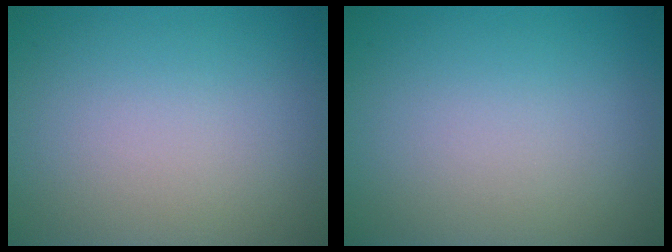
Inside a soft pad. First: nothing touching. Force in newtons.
{"total": 0.0}